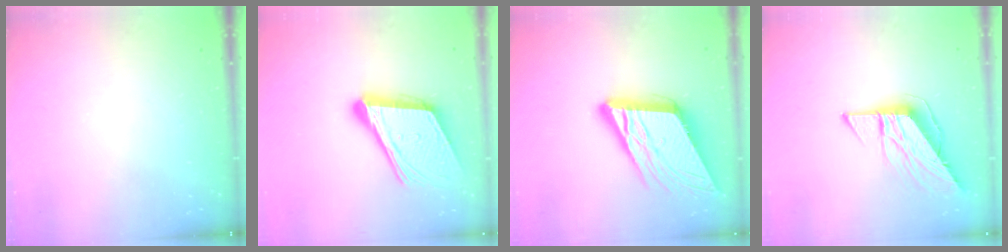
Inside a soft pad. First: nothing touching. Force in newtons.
{"total": 20.1, "press": 19.6, "slide": 4.5}
{"total": 18.0, "press": 17.6, "slide": 3.8}
{"total": 10.6, "press": 10.5, "slide": 1.1}